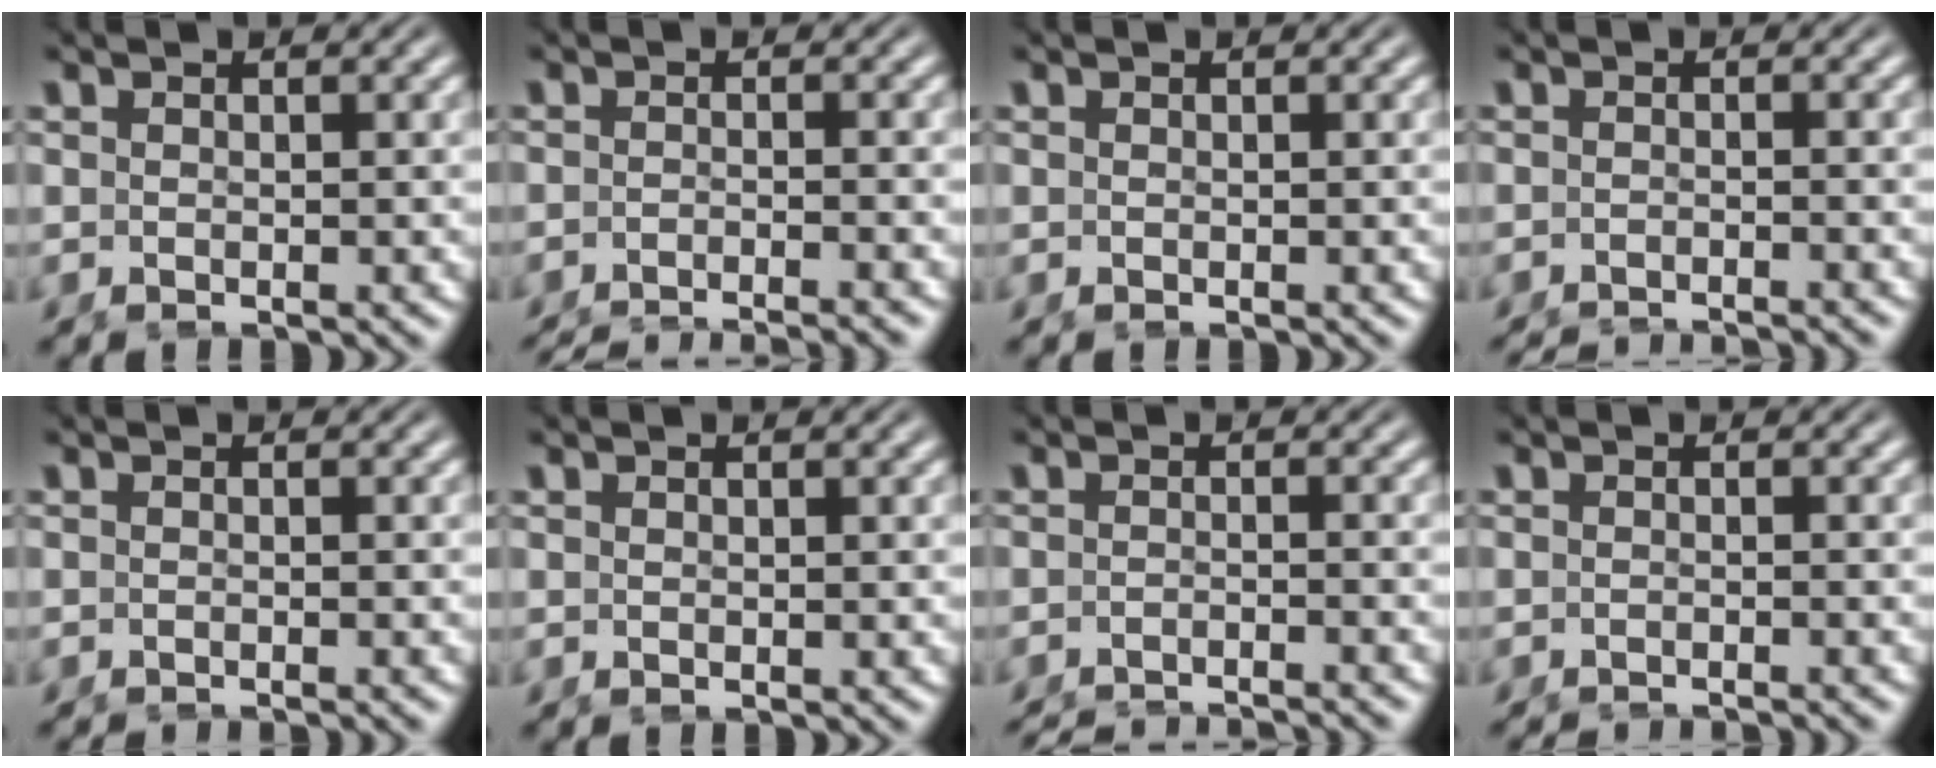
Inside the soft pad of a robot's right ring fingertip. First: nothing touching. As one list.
[{"total": 6.1, "force": [-6.0, 0.6, 1.0], "torque": [0.000, -0.014, -0.090]}, {"total": 0.0}, {"total": 3.8, "force": [-3.8, -0.1, 0.1], "torque": [0.002, -0.016, -0.056]}, {"total": 1.6, "force": [-1.5, -0.3, 0.2], "torque": [-0.002, -0.008, -0.019]}, {"total": 0.0}, {"total": 4.9, "force": [-4.9, 0.2, 0.3], "torque": [0.002, -0.018, -0.072]}, {"total": 2.5, "force": [-2.5, -0.3, 0.1], "torque": [-0.001, -0.013, -0.035]}]